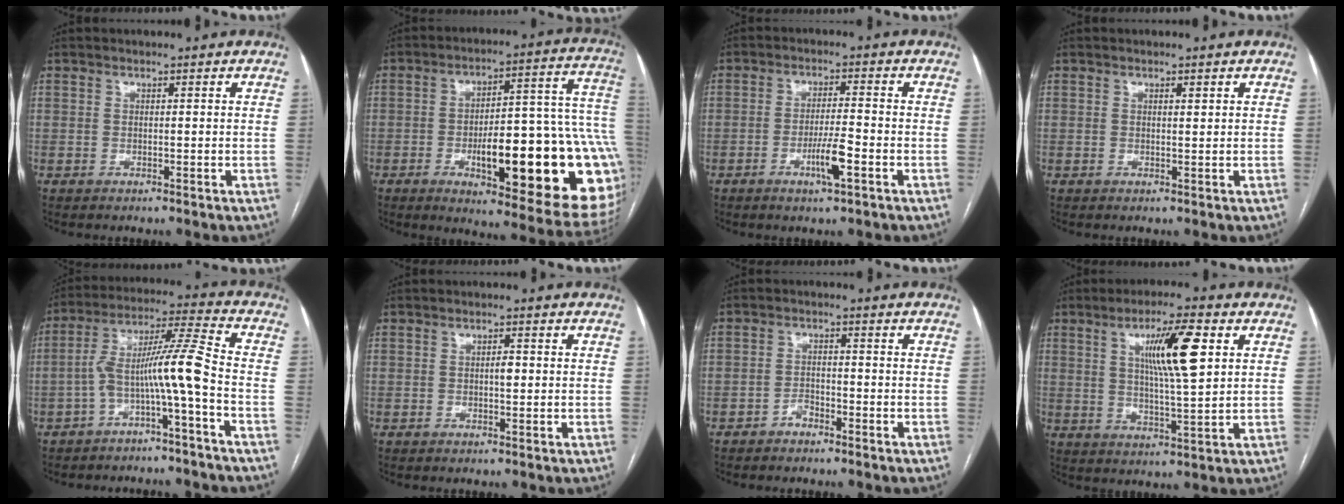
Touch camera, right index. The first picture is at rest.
{"total": 27.5, "force": [-6.2, 5.5, 26.2], "torque": [-0.262, 0.010, -0.077]}
{"total": 5.3, "force": [-2.3, 0.3, 4.8], "torque": [-0.088, -0.006, -0.042]}
{"total": 0.7, "force": [0.4, 0.1, 0.5], "torque": [-0.011, -0.001, 0.007]}
{"total": 9.7, "force": [-3.4, -0.8, 9.1], "torque": [-0.160, 0.035, -0.060]}
{"total": 1.3, "force": [0.0, 0.4, 1.2], "torque": [-0.021, 0.002, 0.001]}
{"total": 1.9, "force": [-1.5, 0.9, 0.7], "torque": [-0.008, 0.005, -0.026]}
{"total": 10.6, "force": [3.5, 0.9, 10.0], "torque": [-0.171, 0.004, 0.060]}